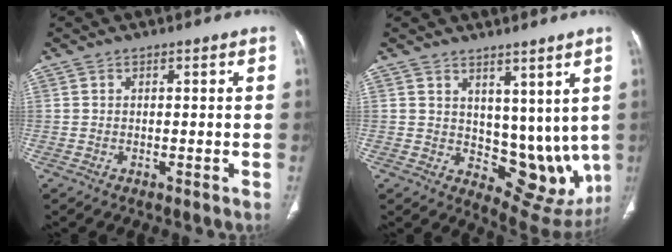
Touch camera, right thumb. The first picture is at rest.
{"total": 11.2, "force": [3.8, 6.7, 8.2], "torque": [-0.063, -0.043, 0.079]}